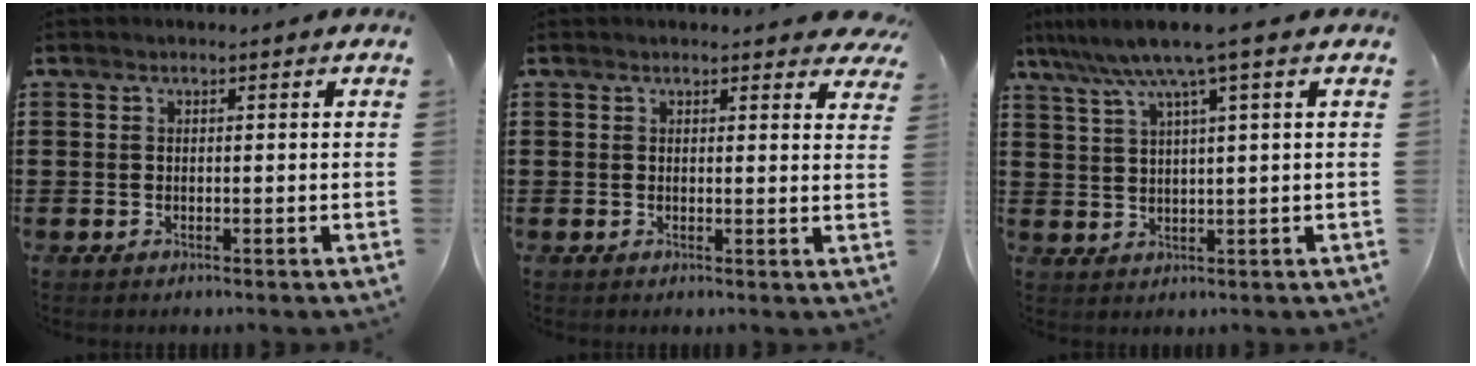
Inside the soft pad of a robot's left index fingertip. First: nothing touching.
{"total": 2.1, "force": [1.9, 0.5, 0.6], "torque": [-0.010, -0.001, 0.035]}
{"total": 6.6, "force": [3.8, -0.1, 5.4], "torque": [-0.116, -0.010, 0.062]}